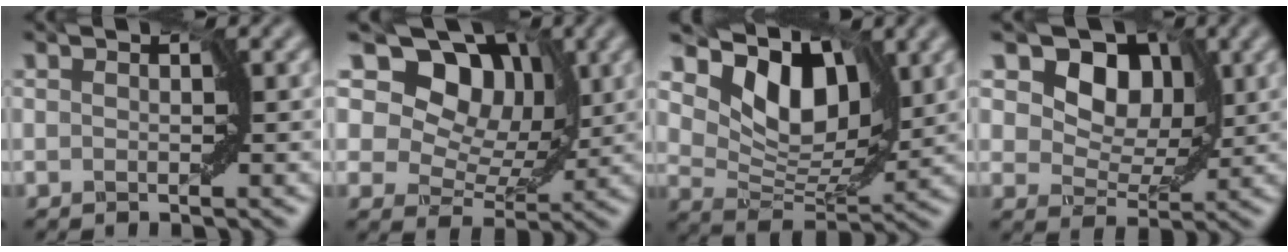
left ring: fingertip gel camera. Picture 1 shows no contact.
{"total": 14.0, "force": [7.7, 8.9, 7.5], "torque": [-0.102, 0.045, 0.114]}
{"total": 8.6, "force": [4.4, 4.9, 5.5], "torque": [-0.093, -0.009, 0.075]}
{"total": 11.0, "force": [5.6, 7.3, 6.0], "torque": [-0.083, 0.022, 0.070]}